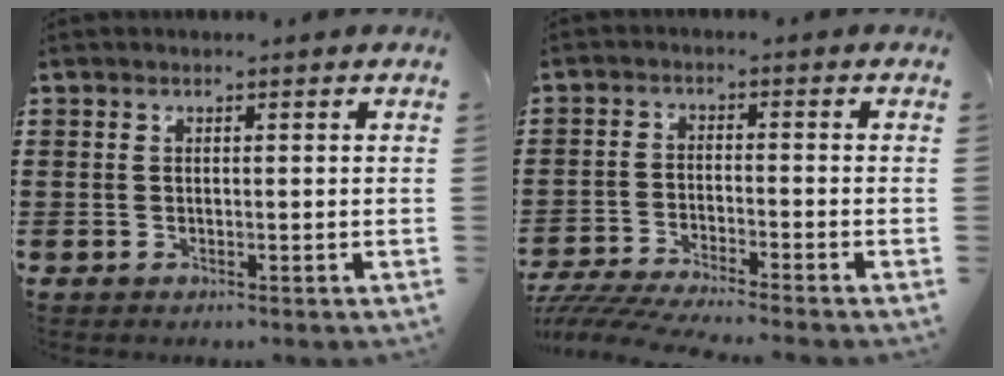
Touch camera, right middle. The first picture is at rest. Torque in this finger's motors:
{"motor_torque": [1.61, -0.53, 0.52, 0.19]}